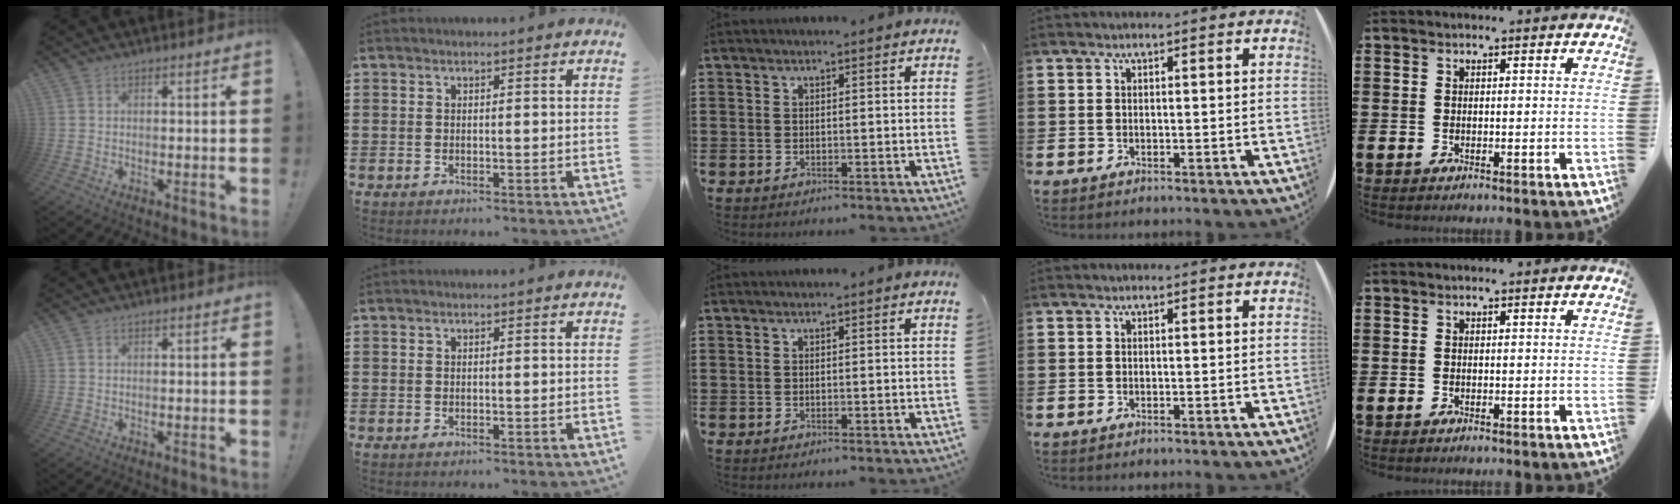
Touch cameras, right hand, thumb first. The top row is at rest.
{}